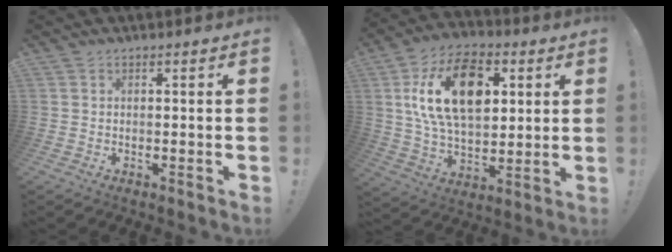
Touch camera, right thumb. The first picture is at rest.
{"total": 21.4, "force": [6.3, 13.6, 15.2], "torque": [-0.256, -0.010, 0.109]}